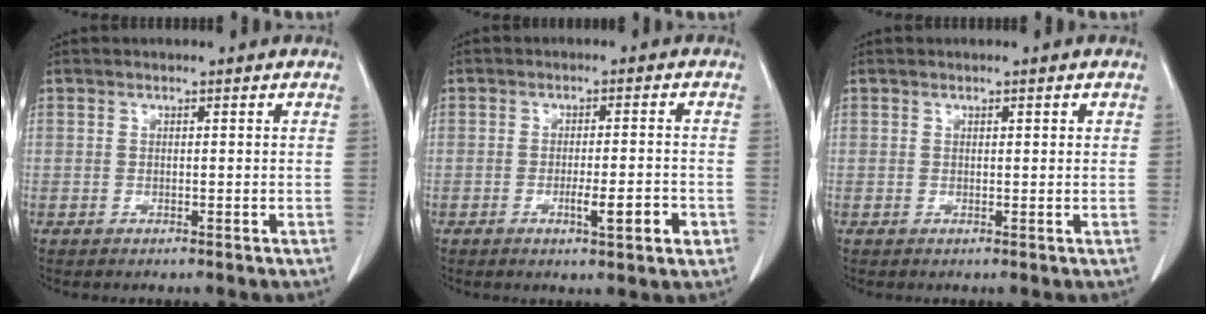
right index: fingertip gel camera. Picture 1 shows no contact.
{"total": 5.2, "force": [-2.0, 0.6, 4.8], "torque": [-0.069, -0.003, -0.027]}
{"total": 0.7, "force": [0.3, 0.3, 0.5], "torque": [-0.008, -0.001, 0.002]}